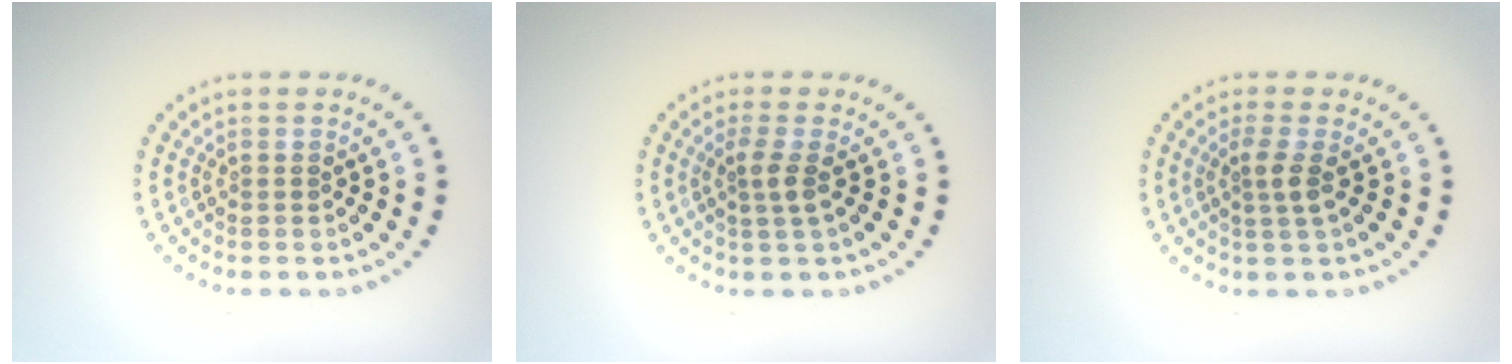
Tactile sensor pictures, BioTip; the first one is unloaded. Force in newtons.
{"total": 1.8, "press": 1.3, "slide": 1.3}
{"total": 1.8, "press": 1.3, "slide": 1.3}